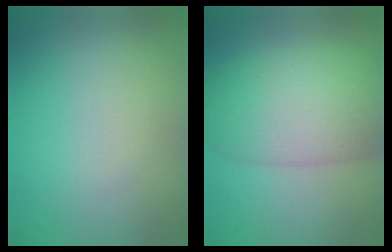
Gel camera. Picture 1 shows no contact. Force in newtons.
{"total": 8.7, "press": 8.6, "slide": 0.2}